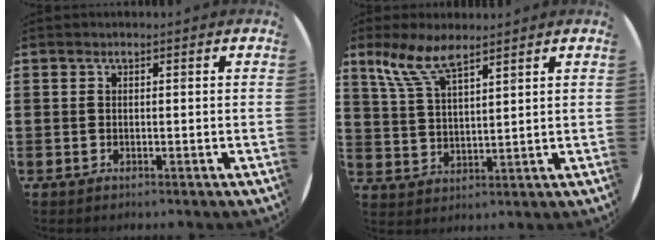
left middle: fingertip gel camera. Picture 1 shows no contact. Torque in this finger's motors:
{"motor_torque": [1.15, -0.99, 0.16, 0.15]}